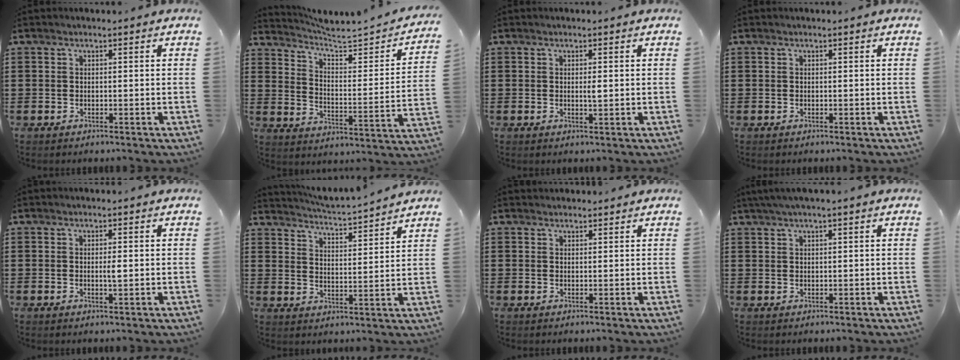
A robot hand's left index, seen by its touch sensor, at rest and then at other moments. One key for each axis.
{"total": 3.9, "fx": 3.5, "fy": 0.2, "fz": 1.8, "tx": -0.056, "ty": -0.033, "tz": 0.049}
{"total": 1.3, "fx": 0.1, "fy": 0.2, "fz": 1.3, "tx": -0.025, "ty": 0.000, "tz": 0.000}
{"total": 0.0}
{"total": 1.4, "fx": 0.0, "fy": 0.2, "fz": 1.4, "tx": -0.027, "ty": -0.001, "tz": -0.001}
{"total": 3.5, "fx": 3.5, "fy": -0.6, "fz": 0.3, "tx": -0.026, "ty": -0.033, "tz": 0.054}
{"total": 1.1, "fx": 1.1, "fy": 0.3, "fz": 0.0, "tx": -0.003, "ty": 0.001, "tz": 0.022}
{"total": 1.7, "fx": 1.1, "fy": -0.1, "fz": 1.4, "tx": -0.025, "ty": 0.000, "tz": 0.020}